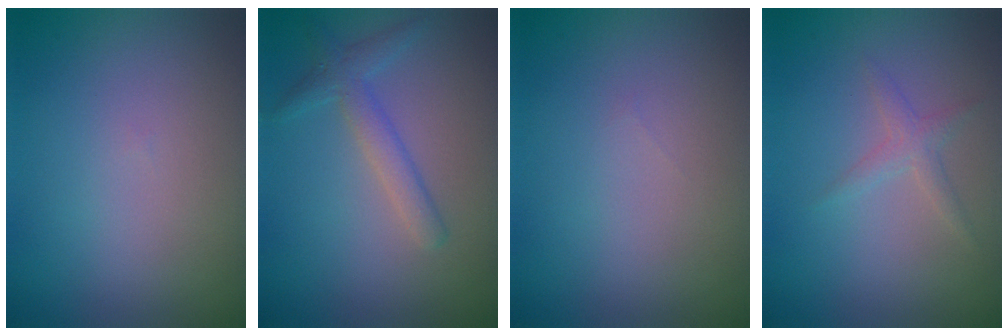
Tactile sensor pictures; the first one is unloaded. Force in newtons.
{"total": 2.3, "press": 2.3, "slide": 0.1}
{"total": 0.0}
{"total": 1.3, "press": 1.3, "slide": 0.0}